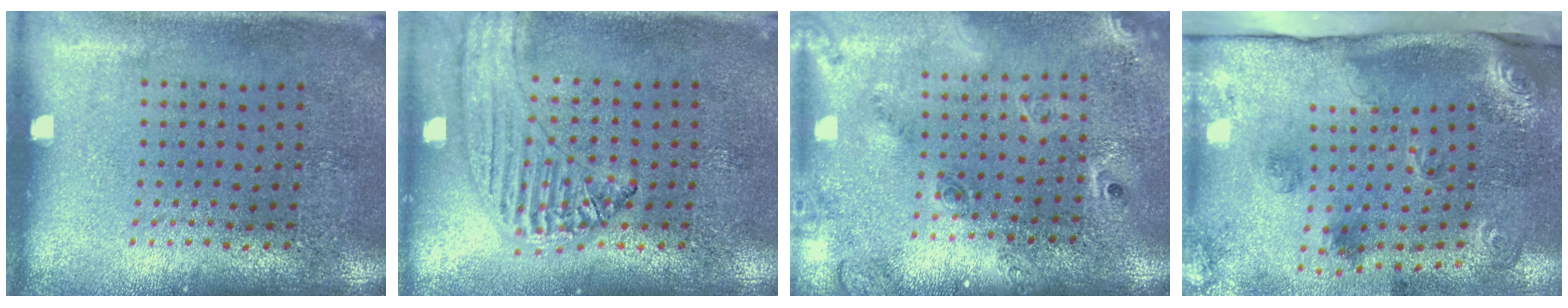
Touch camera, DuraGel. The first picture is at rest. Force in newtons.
{"total": 1.3, "press": 1.3, "slide": 0.3}
{"total": 2.3, "press": 1.7, "slide": 1.5}
{"total": 3.0, "press": 2.0, "slide": 2.2}